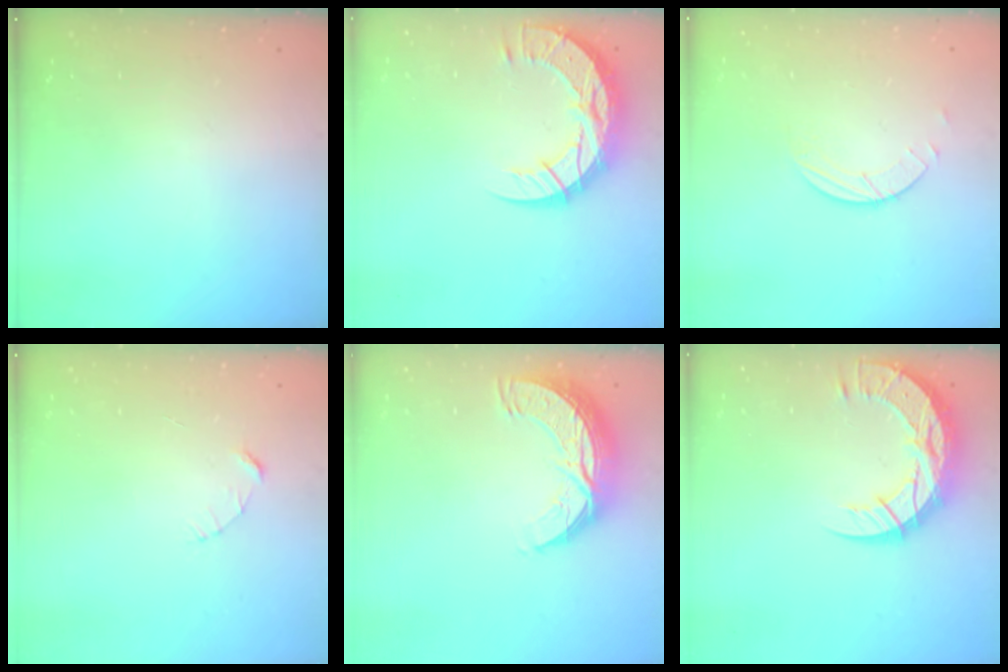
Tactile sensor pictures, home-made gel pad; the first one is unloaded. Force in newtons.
{"total": 15.7, "press": 15.6, "slide": 1.2}
{"total": 1.5, "press": 1.5, "slide": 0.1}
{"total": 2.4, "press": 2.4, "slide": 0.2}
{"total": 10.2, "press": 10.2, "slide": 0.6}
{"total": 15.7, "press": 15.6, "slide": 1.2}